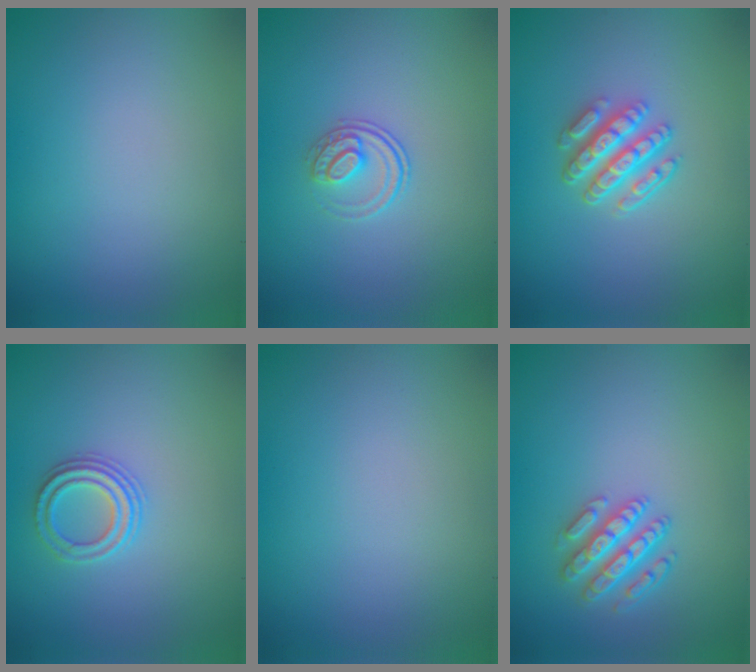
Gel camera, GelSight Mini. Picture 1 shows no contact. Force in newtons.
{"total": 2.0, "press": 1.4, "slide": 1.3}
{"total": 4.6, "press": 3.4, "slide": 3.0}
{"total": 2.4, "press": 2.2, "slide": 0.8}
{"total": 0.0}
{"total": 3.4, "press": 3.2, "slide": 1.2}